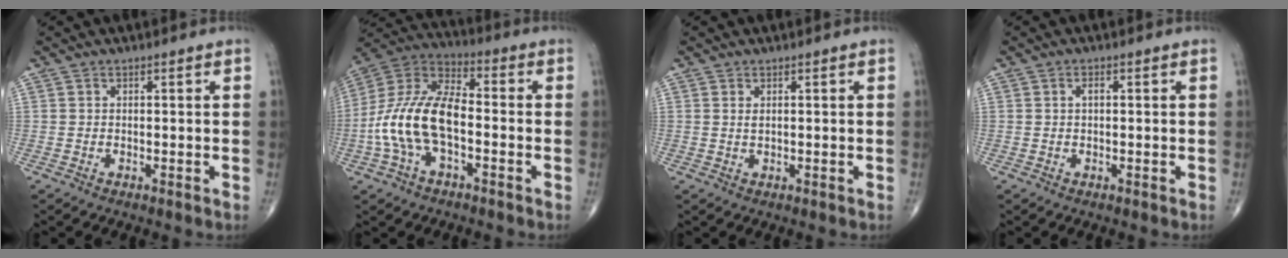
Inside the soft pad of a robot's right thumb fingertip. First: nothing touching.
{"total": 16.0, "force": [-3.1, 8.3, 13.3], "torque": [-0.271, 0.041, -0.063]}
{"total": 0.8, "force": [0.4, 0.2, 0.7], "torque": [-0.015, -0.001, 0.008]}
{"total": 1.1, "force": [0.2, 0.5, 1.0], "torque": [-0.015, 0.003, 0.001]}